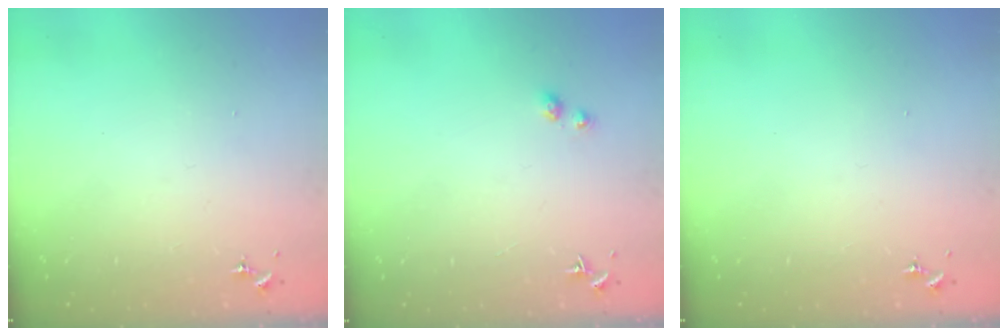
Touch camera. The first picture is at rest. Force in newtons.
{"total": 2.8, "press": 2.8, "slide": 0.2}
{"total": 0.0}